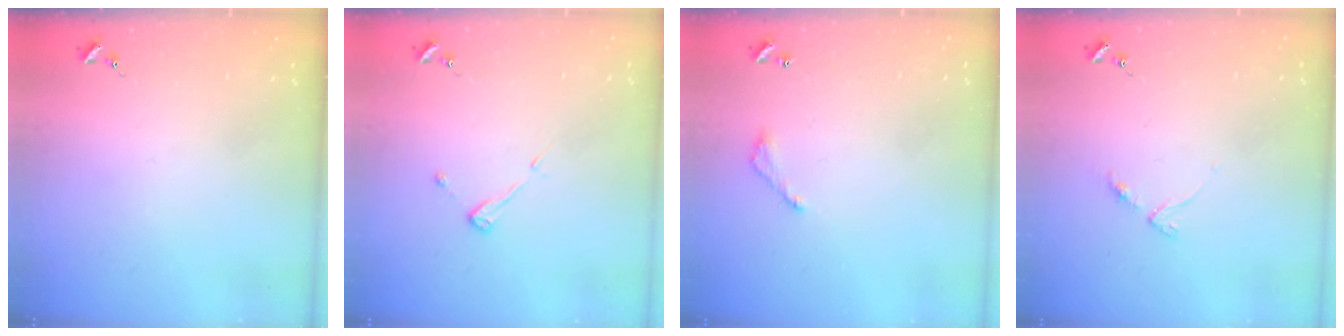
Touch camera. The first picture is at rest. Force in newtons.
{"total": 3.8, "press": 3.8, "slide": 0.3}
{"total": 6.0, "press": 6.0, "slide": 0.6}
{"total": 4.0, "press": 3.9, "slide": 0.4}